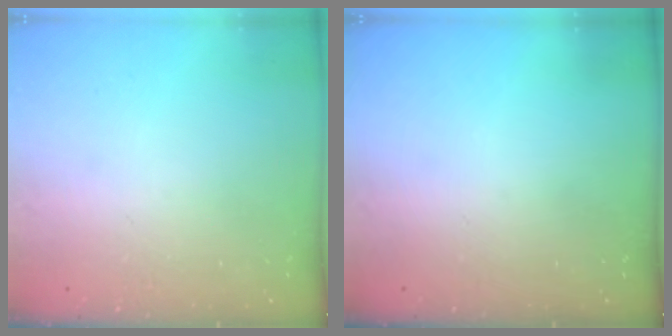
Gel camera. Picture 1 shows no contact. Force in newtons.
{"total": 0.0}